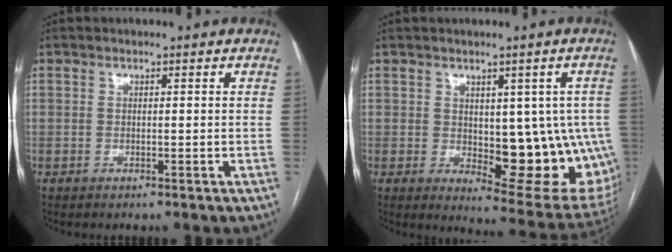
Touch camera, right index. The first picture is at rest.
{"total": 14.4, "force": [-1.4, 6.2, 13.0], "torque": [-0.117, 0.001, 0.001]}